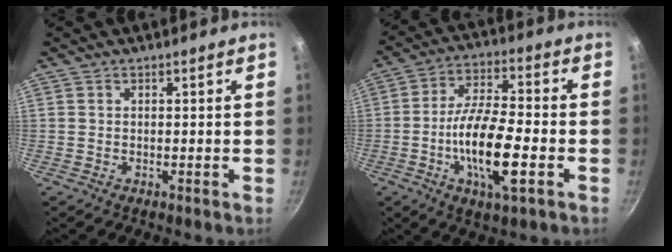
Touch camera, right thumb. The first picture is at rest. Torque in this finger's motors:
{"motor_torque": [2.76, 2.25, 1.71, -0.08, 0.15]}